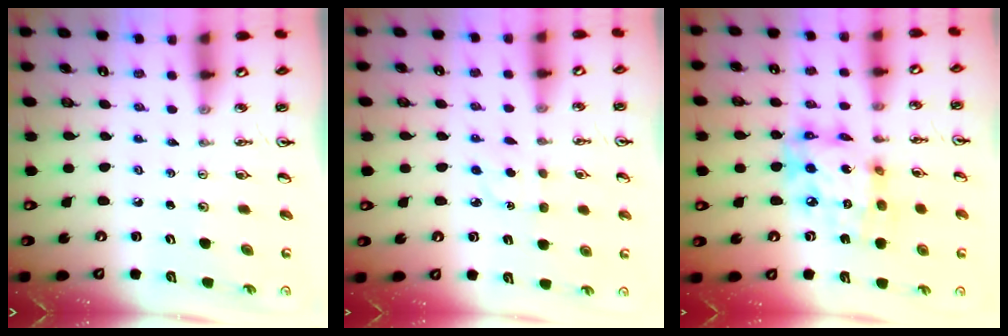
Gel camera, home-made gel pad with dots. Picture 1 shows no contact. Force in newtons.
{"total": 2.6, "press": 2.6, "slide": 0.5}
{"total": 16.1, "press": 16.1, "slide": 1.2}